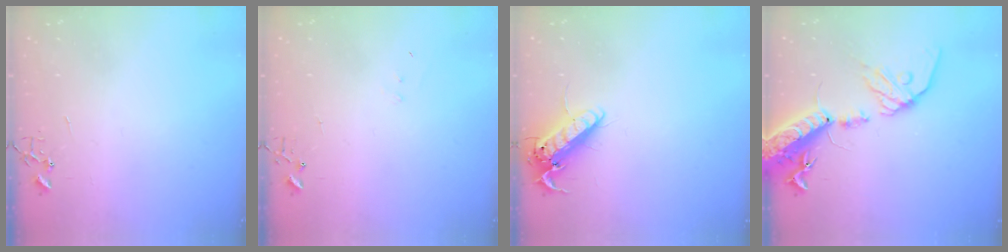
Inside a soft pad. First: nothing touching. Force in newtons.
{"total": 4.9, "press": 4.9, "slide": 0.3}
{"total": 13.8, "press": 13.6, "slide": 2.3}
{"total": 19.5, "press": 19.0, "slide": 4.4}